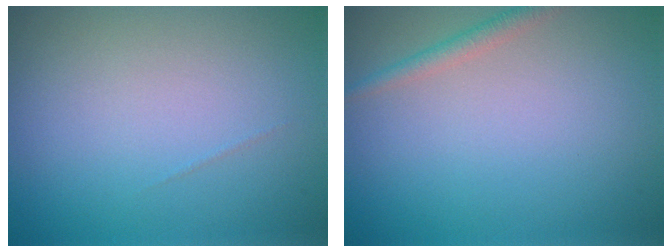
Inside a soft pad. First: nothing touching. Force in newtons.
{"total": 1.5, "press": 1.5, "slide": 0.0}